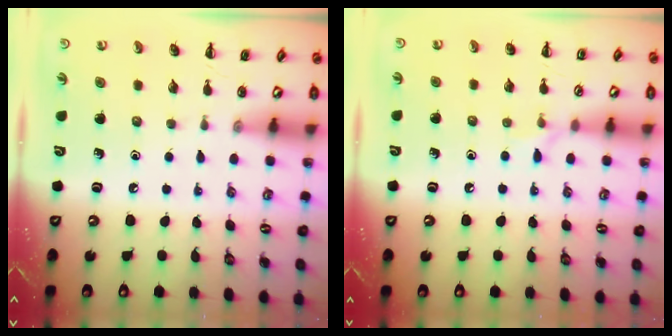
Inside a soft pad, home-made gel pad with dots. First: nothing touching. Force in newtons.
{"total": 5.1, "press": 4.8, "slide": 1.8}